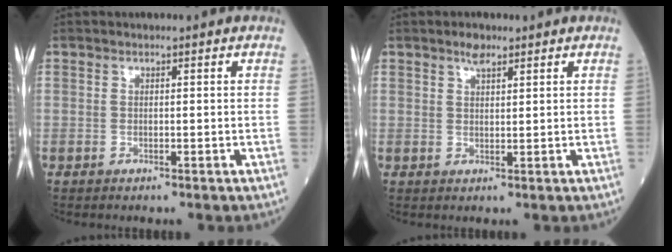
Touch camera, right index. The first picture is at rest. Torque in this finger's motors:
{"motor_torque": [0.12, -0.03, 0.14, 0.03]}